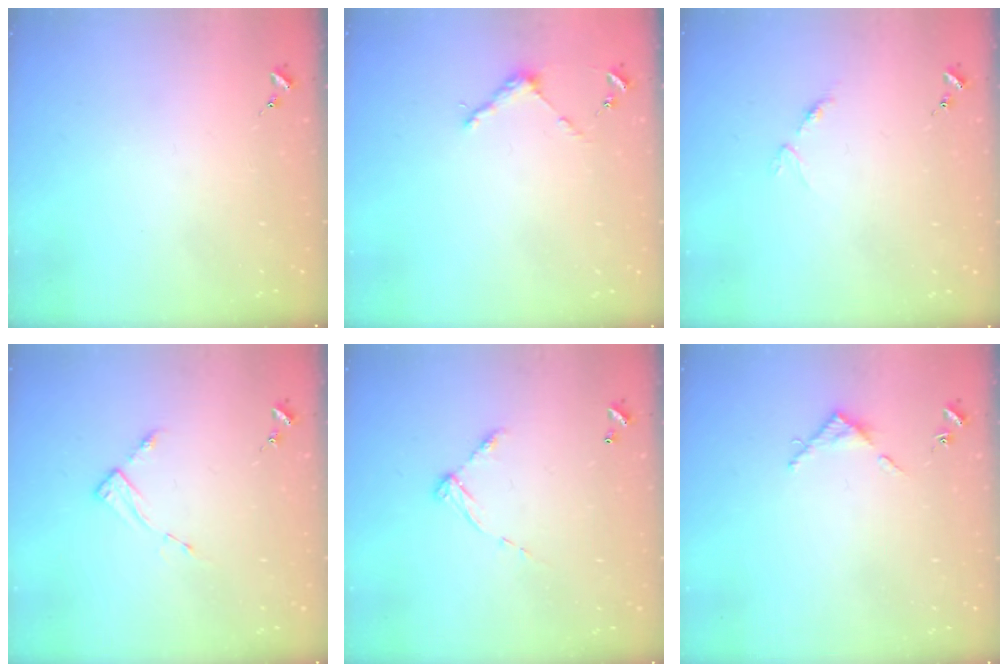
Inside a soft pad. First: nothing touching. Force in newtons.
{"total": 3.8, "press": 3.8, "slide": 0.3}
{"total": 3.0, "press": 2.9, "slide": 0.4}
{"total": 4.7, "press": 4.7, "slide": 0.6}
{"total": 6.6, "press": 6.6, "slide": 0.4}
{"total": 4.1, "press": 4.1, "slide": 0.3}